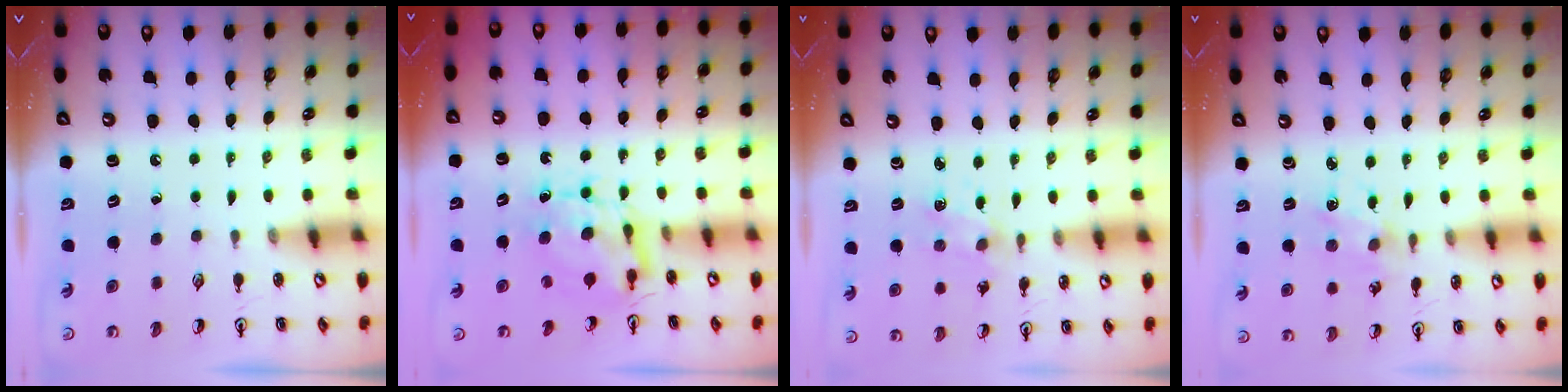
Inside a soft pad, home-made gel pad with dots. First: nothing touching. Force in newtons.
{"total": 6.8, "press": 6.8, "slide": 0.5}
{"total": 2.1, "press": 2.1, "slide": 0.3}
{"total": 2.1, "press": 2.1, "slide": 0.4}